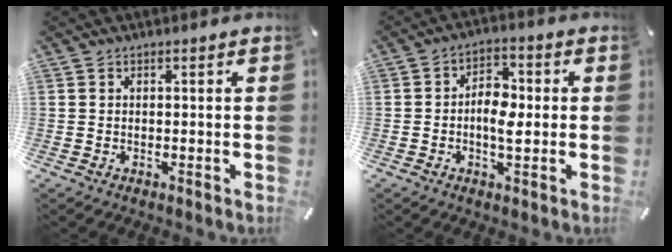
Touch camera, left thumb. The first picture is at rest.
{"total": 6.7, "force": [-1.0, 4.0, 5.3], "torque": [-0.087, 0.007, -0.022]}